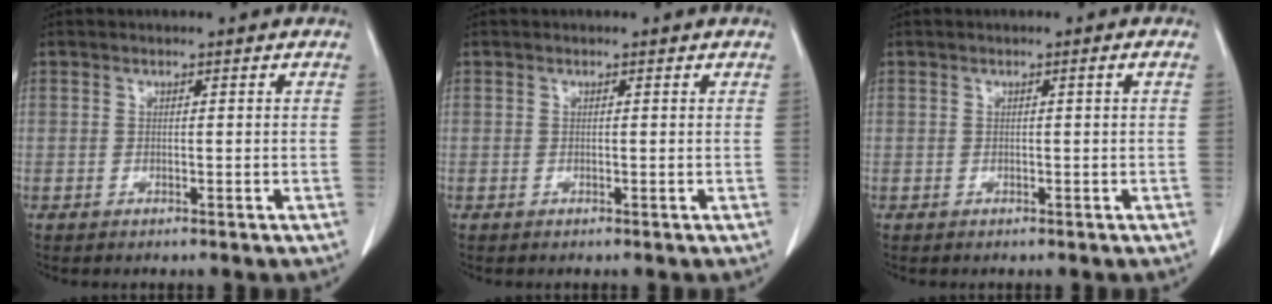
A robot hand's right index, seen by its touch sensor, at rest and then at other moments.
{"total": 0.0}
{"total": 0.7, "force": [0.0, -0.3, 0.6], "torque": [-0.008, 0.001, 0.003]}